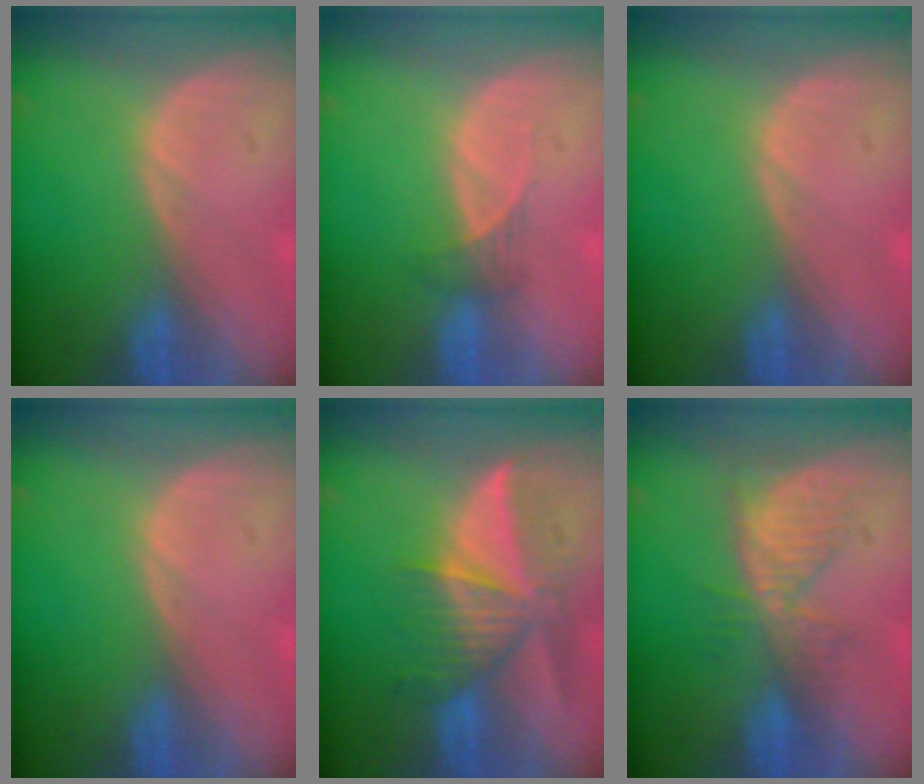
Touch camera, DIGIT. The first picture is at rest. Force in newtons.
{"total": 1.8, "press": 1.6, "slide": 0.8}
{"total": 0.0}
{"total": 0.0}
{"total": 8.2, "press": 7.8, "slide": 2.5}
{"total": 5.8, "press": 5.8, "slide": 0.2}